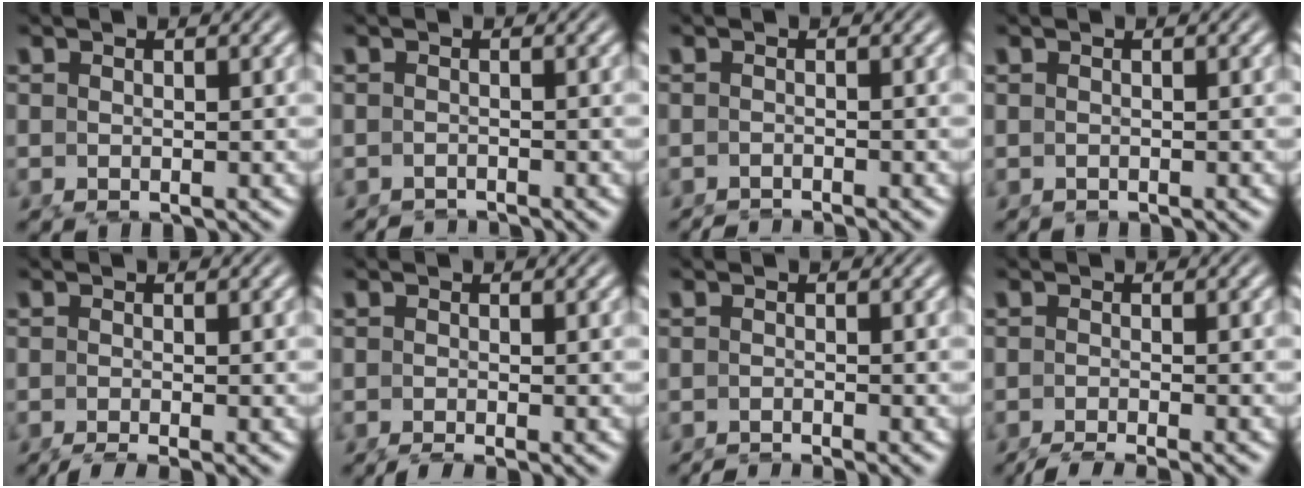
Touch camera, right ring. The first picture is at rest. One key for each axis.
{"total": 1.9, "fx": -1.8, "fy": -0.4, "fz": -0.1, "tx": 0.002, "ty": -0.015, "tz": -0.024}
{"total": 3.2, "fx": -3.1, "fy": 0.1, "fz": 0.7, "tx": -0.007, "ty": -0.014, "tz": -0.043}
{"total": 0.9, "fx": -0.9, "fy": 0.0, "fz": 0.3, "tx": -0.003, "ty": -0.009, "tz": -0.008}
{"total": 4.4, "fx": -3.8, "fy": 0.8, "fz": 2.0, "tx": -0.021, "ty": -0.012, "tz": -0.052}
{"total": 3.1, "fx": -2.7, "fy": 0.4, "fz": 1.5, "tx": -0.014, "ty": -0.009, "tz": -0.036}
{"total": 3.8, "fx": -3.6, "fy": 0.4, "fz": 1.2, "tx": -0.011, "ty": -0.015, "tz": -0.051}
{"total": 6.0, "fx": -5.4, "fy": 1.1, "fz": 2.3, "tx": -0.025, "ty": -0.017, "tz": -0.076}